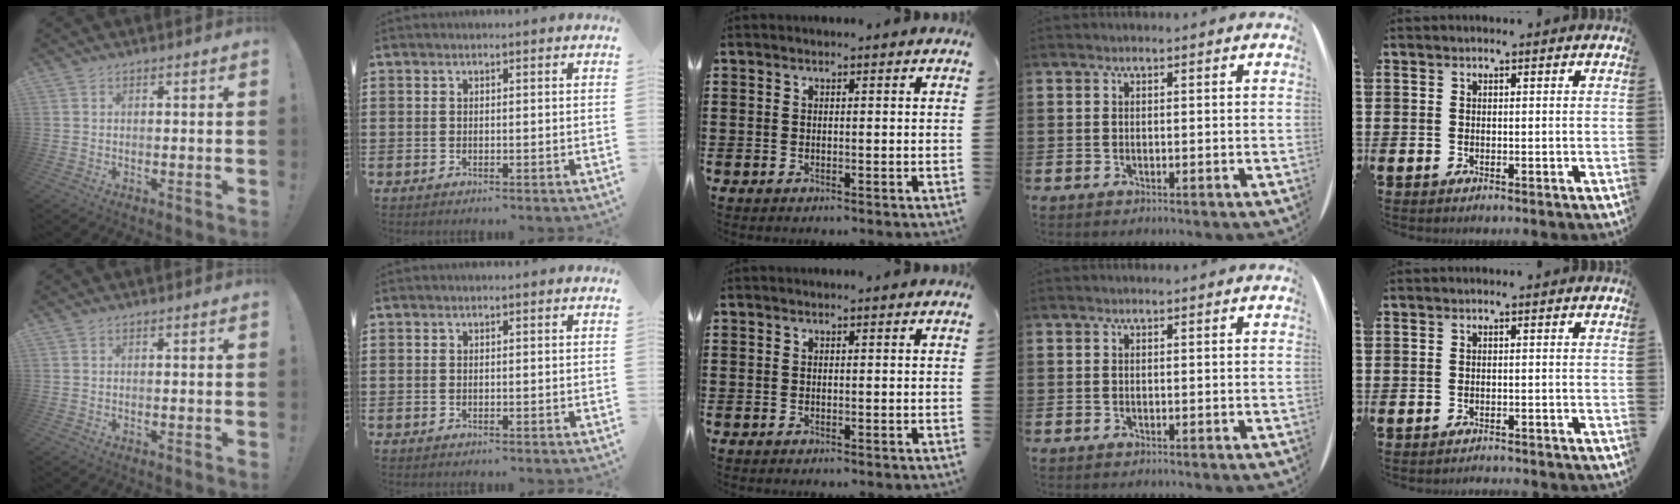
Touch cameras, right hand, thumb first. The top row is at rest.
{"little": {"total": 1.0, "force": [-1.0, -0.1, -0.1], "torque": [-0.001, 0.002, -0.021]}}